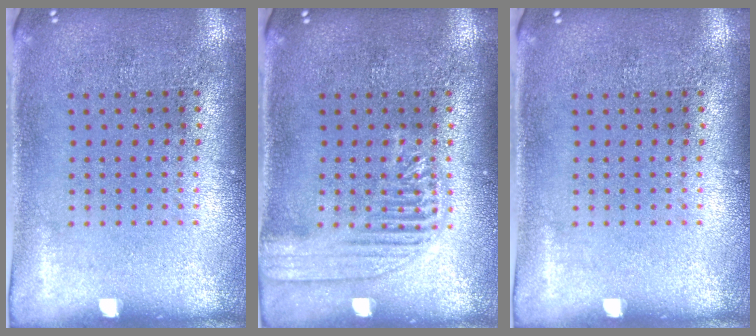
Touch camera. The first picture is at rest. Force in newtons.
{"total": 2.3, "press": 2.3, "slide": 0.4}
{"total": 0.0}